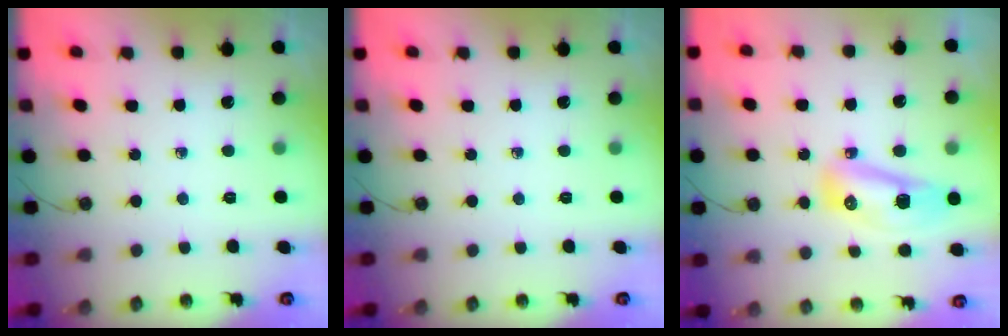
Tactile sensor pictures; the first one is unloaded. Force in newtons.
{"total": 0.0}
{"total": 18.6, "press": 14.7, "slide": 11.4}